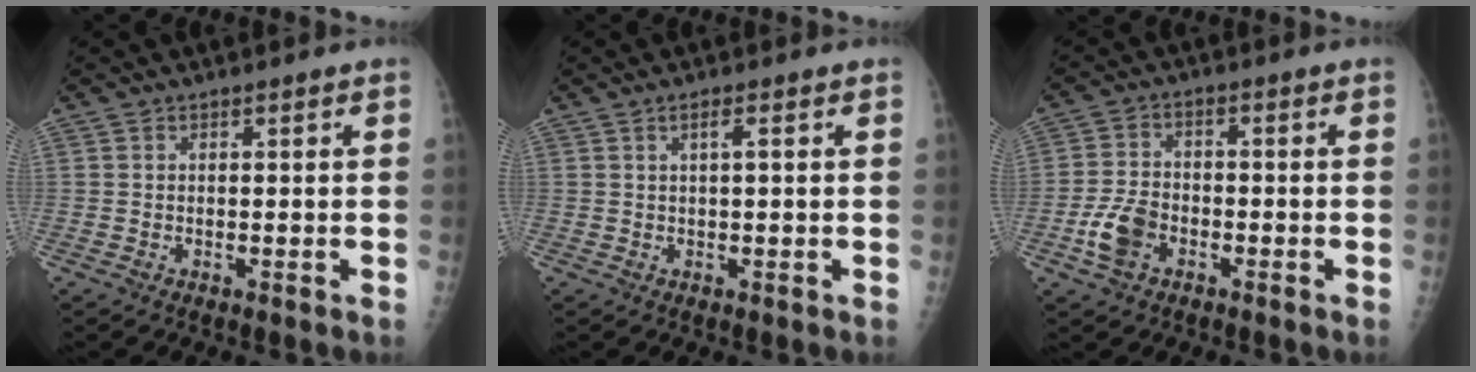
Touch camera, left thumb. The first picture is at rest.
{"total": 1.6, "force": [0.5, 0.2, 1.5], "torque": [-0.031, 0.006, 0.011]}
{"total": 6.4, "force": [-2.9, 4.2, 3.9], "torque": [-0.077, 0.012, -0.056]}